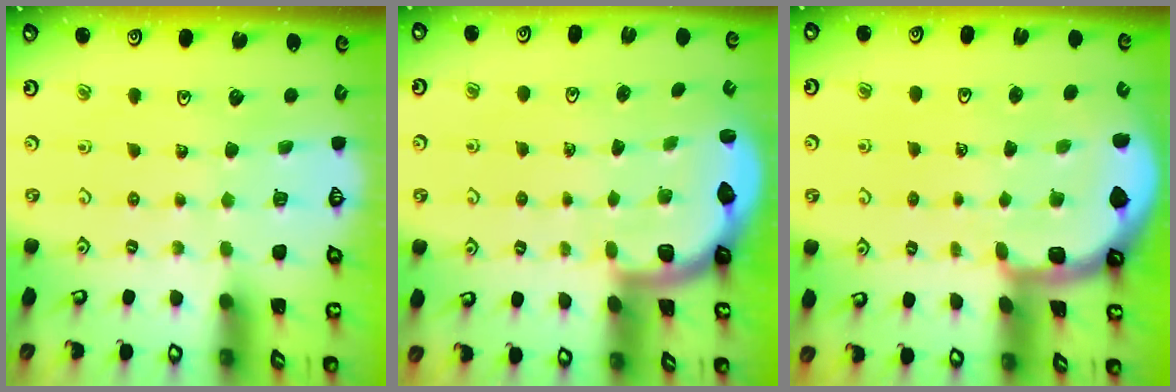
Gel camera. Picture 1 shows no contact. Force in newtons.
{"total": 1.9, "press": 1.8, "slide": 0.5}
{"total": 2.4, "press": 2.4, "slide": 0.4}